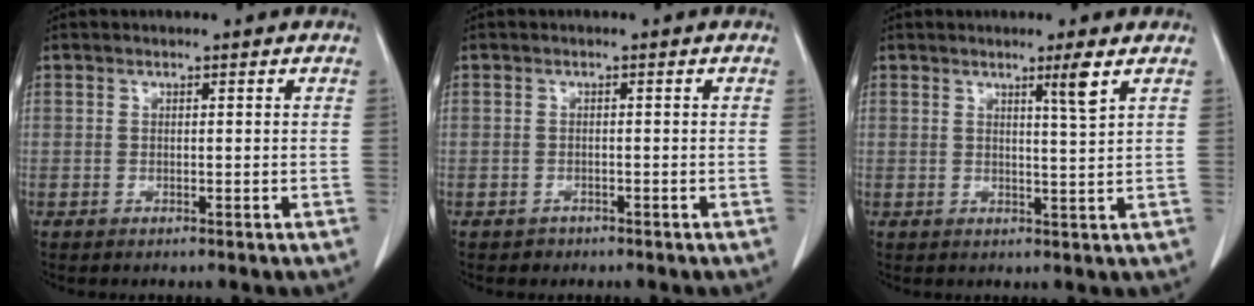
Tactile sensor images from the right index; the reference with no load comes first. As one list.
[{"total": 1.0, "force": [-0.7, 0.8, 0.0], "torque": [-0.003, 0.002, -0.008]}, {"total": 3.3, "force": [1.9, -0.9, 2.5], "torque": [-0.044, -0.011, 0.034]}]